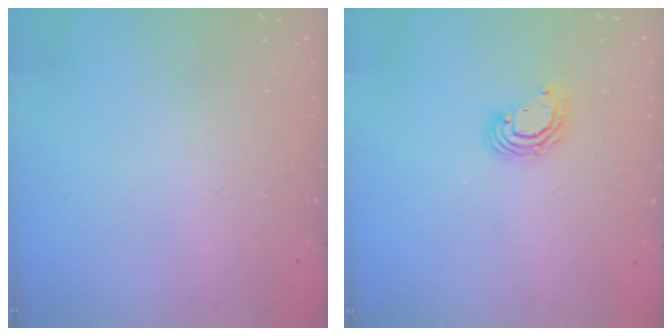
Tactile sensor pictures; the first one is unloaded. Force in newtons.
{"total": 5.1, "press": 5.1, "slide": 0.2}